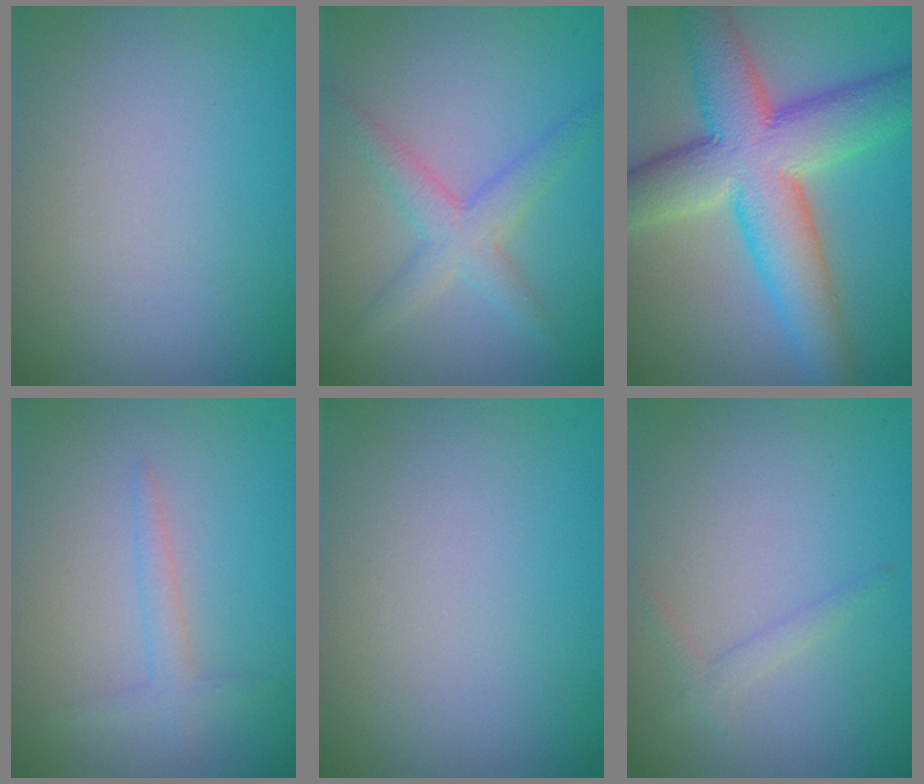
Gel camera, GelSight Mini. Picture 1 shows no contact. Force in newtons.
{"total": 2.4, "press": 2.4, "slide": 0.1}
{"total": 11.0, "press": 11.0, "slide": 0.4}
{"total": 1.6, "press": 1.6, "slide": 0.1}
{"total": 0.0}
{"total": 1.1, "press": 1.1, "slide": 0.1}